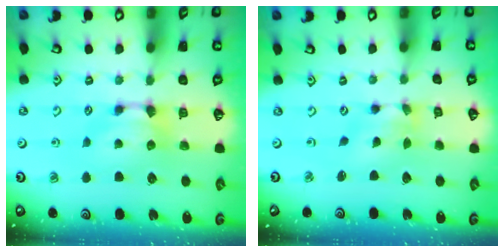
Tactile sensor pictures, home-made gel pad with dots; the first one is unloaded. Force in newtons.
{"total": 2.0, "press": 1.2, "slide": 1.5}